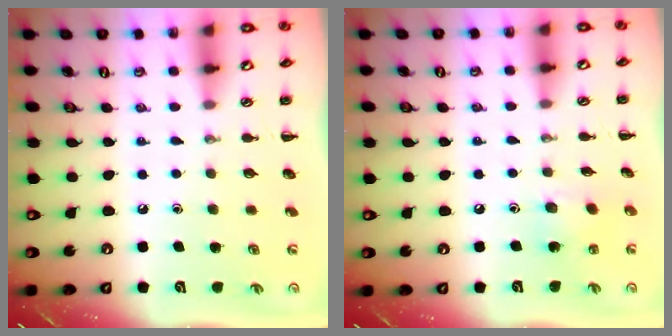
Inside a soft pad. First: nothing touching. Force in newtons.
{"total": 4.3, "press": 4.2, "slide": 0.9}